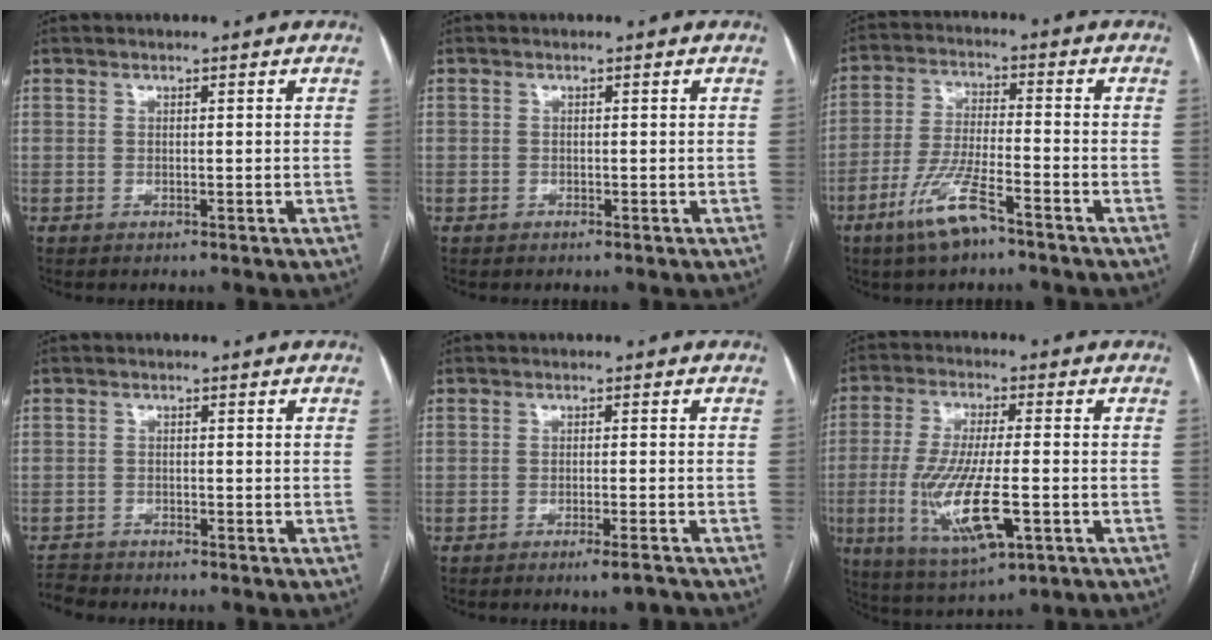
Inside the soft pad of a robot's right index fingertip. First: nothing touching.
{"total": 0.7, "force": [-0.3, 0.7, -0.1], "torque": [0.000, 0.007, -0.007]}
{"total": 8.9, "force": [-5.6, 1.6, 6.7], "torque": [-0.141, -0.012, -0.107]}
{"total": 2.7, "force": [-2.6, 0.5, -0.4], "torque": [0.007, -0.011, -0.047]}
{"total": 2.9, "force": [-2.3, -0.2, 1.8], "torque": [-0.025, -0.005, -0.034]}
{"total": 13.3, "force": [-3.5, 2.9, 12.5], "torque": [-0.252, -0.021, -0.053]}